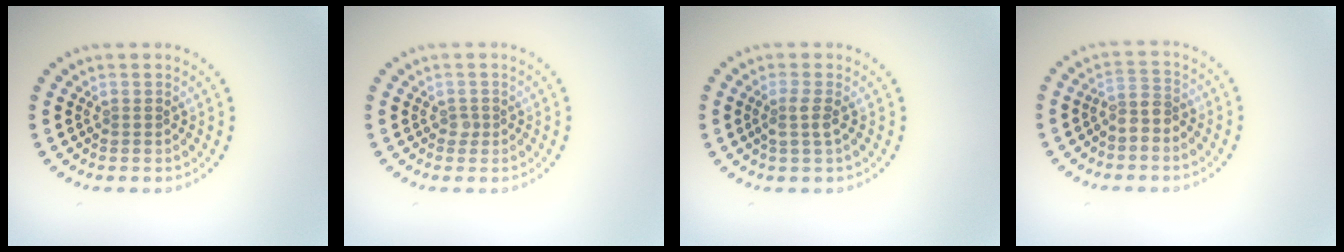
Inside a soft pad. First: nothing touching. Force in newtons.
{"total": 0.7, "press": 0.5, "slide": 0.5}
{"total": 1.6, "press": 1.3, "slide": 1.0}
{"total": 2.2, "press": 1.8, "slide": 1.3}